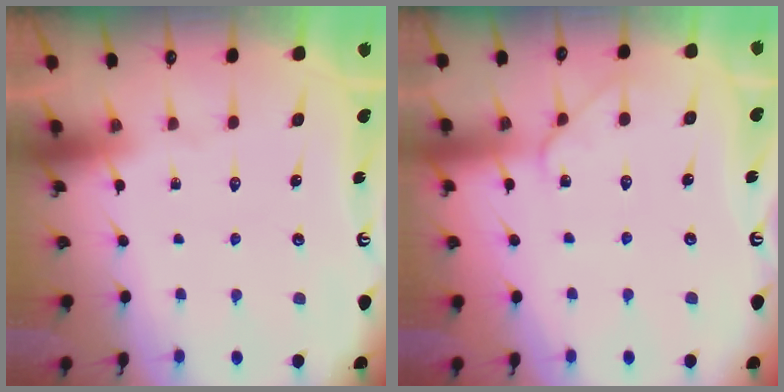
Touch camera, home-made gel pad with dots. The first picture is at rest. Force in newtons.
{"total": 5.7, "press": 5.7, "slide": 0.8}